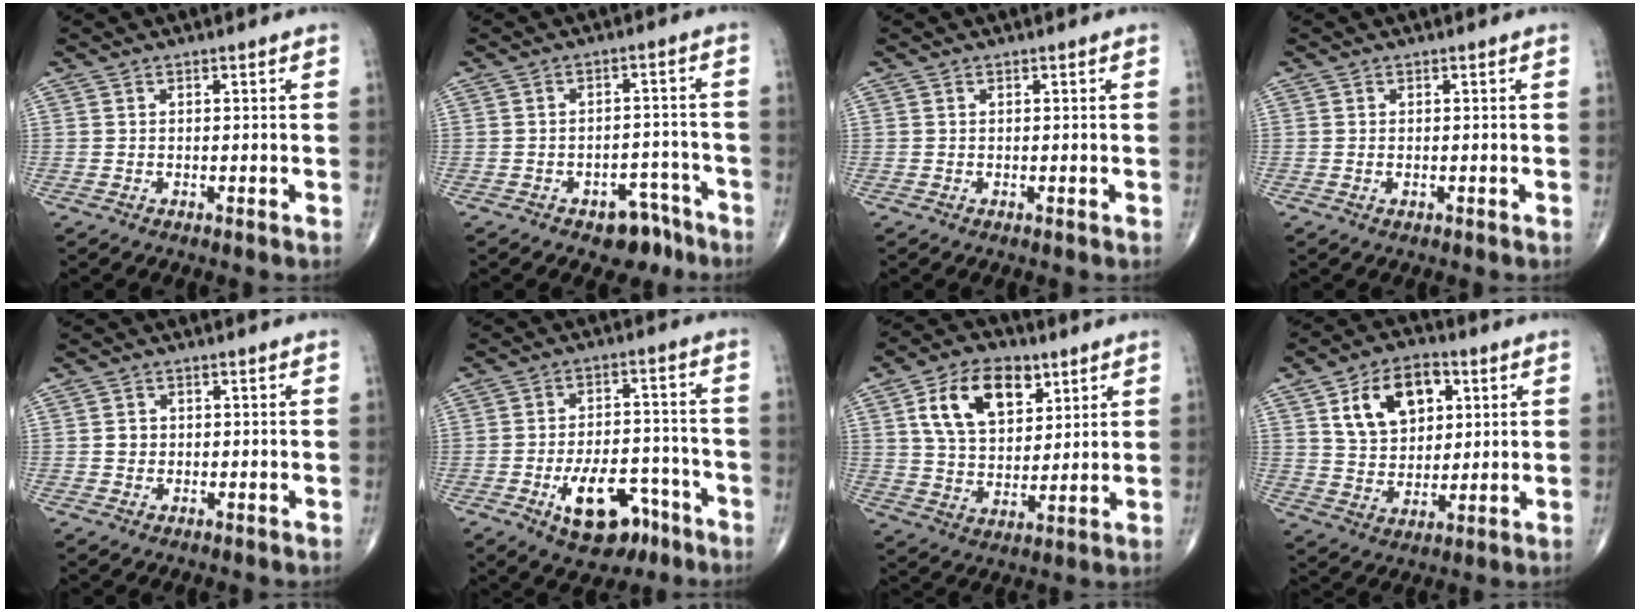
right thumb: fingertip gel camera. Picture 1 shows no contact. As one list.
[{"total": 6.3, "force": [-4.4, 3.7, 2.7], "torque": [-0.008, 0.042, -0.058]}, {"total": 0.0}, {"total": 0.6, "force": [-0.1, 0.3, 0.5], "torque": [-0.010, 0.003, -0.001]}, {"total": 1.7, "force": [0.0, 1.5, 0.7], "torque": [-0.004, 0.003, 0.000]}, {"total": 12.6, "force": [-6.4, 6.9, 8.4], "torque": [-0.107, 0.043, -0.090]}, {"total": 14.7, "force": [6.2, 9.1, 9.8], "torque": [-0.142, -0.017, 0.114]}, {"total": 13.6, "force": [4.9, 9.0, 8.9], "torque": [-0.116, -0.009, 0.087]}]